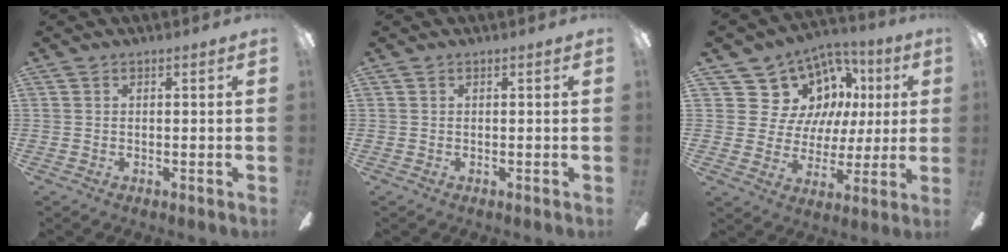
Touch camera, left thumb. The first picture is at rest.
{"total": 0.0}
{"total": 13.7, "force": [6.2, 11.5, 4.0], "torque": [-0.087, -0.031, 0.133]}